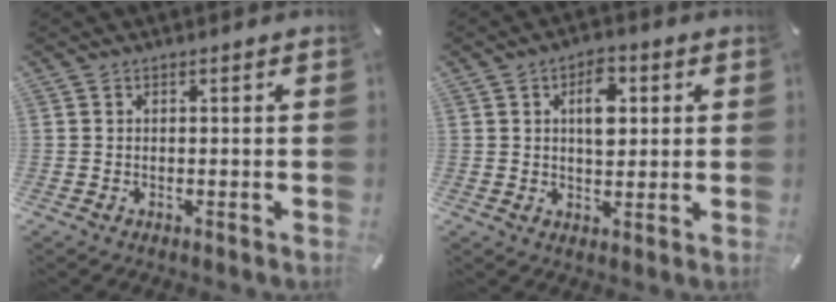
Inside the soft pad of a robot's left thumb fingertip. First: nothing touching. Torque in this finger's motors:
{"motor_torque": [0.29, 0.44, 0.87, -0.47, 0.24]}